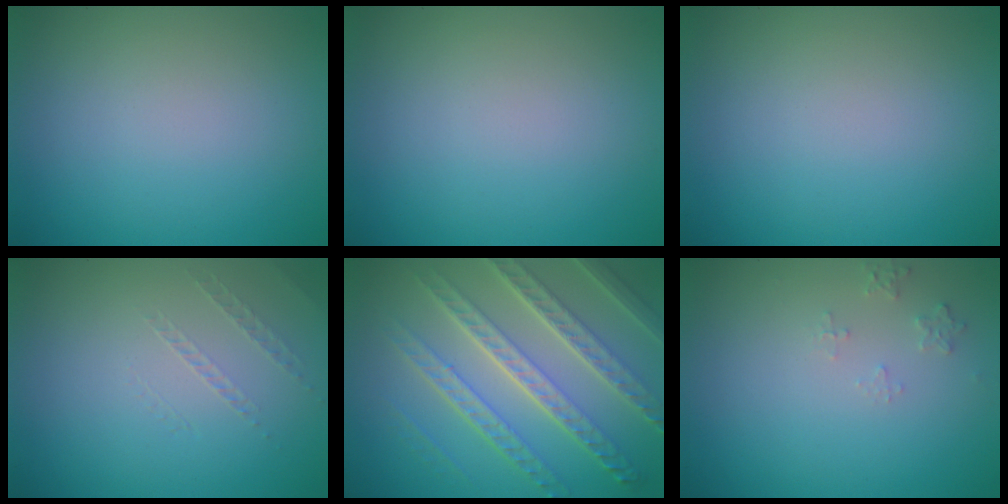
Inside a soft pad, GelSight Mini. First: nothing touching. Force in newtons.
{"total": 0.0}
{"total": 0.0}
{"total": 0.9, "press": 0.1, "slide": 0.9}
{"total": 8.0, "press": 5.7, "slide": 5.7}
{"total": 1.1, "press": 1.1, "slide": 0.2}